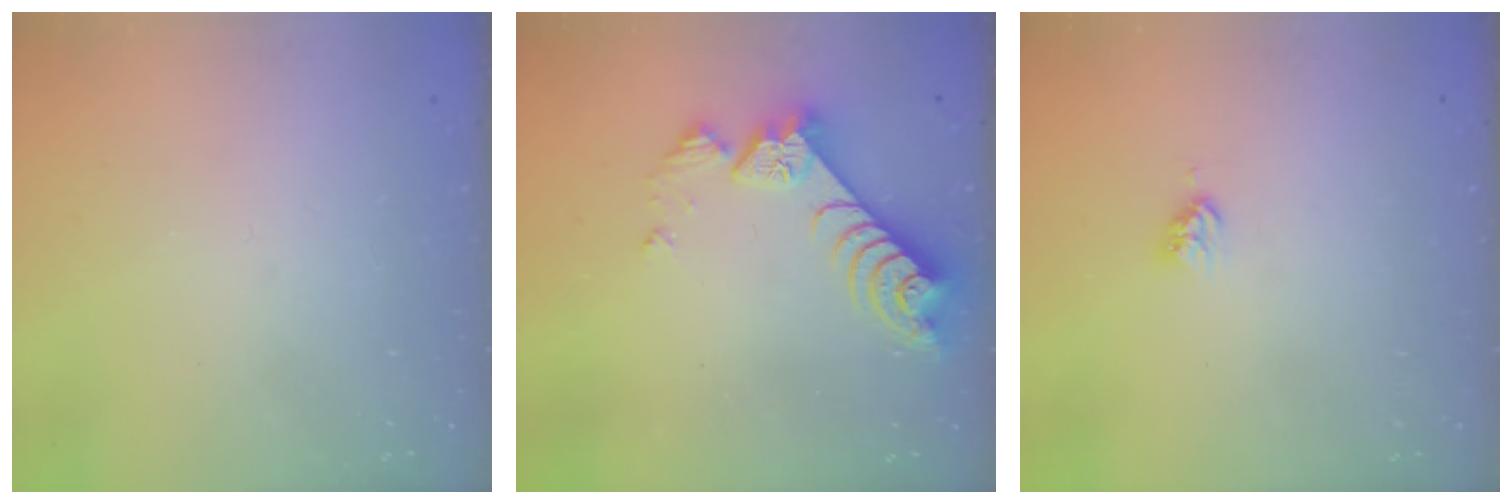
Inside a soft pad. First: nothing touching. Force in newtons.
{"total": 8.1, "press": 8.0, "slide": 0.6}
{"total": 4.0, "press": 3.9, "slide": 0.4}